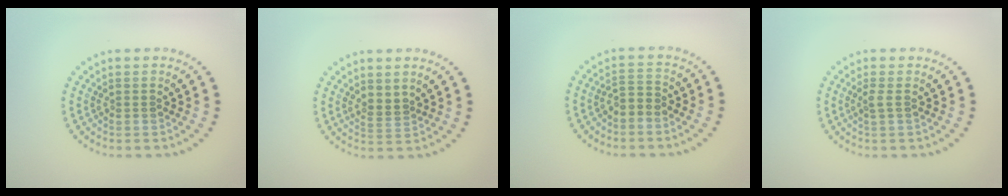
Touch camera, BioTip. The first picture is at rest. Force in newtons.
{"total": 1.4, "press": 1.2, "slide": 0.8}
{"total": 1.7, "press": 1.4, "slide": 1.0}
{"total": 0.9, "press": 0.6, "slide": 0.6}